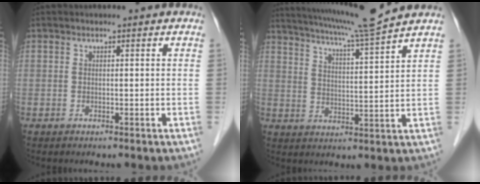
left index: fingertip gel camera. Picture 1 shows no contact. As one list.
[{"total": 11.8, "force": [10.5, -2.2, 4.9], "torque": [-0.091, -0.013, 0.164]}]